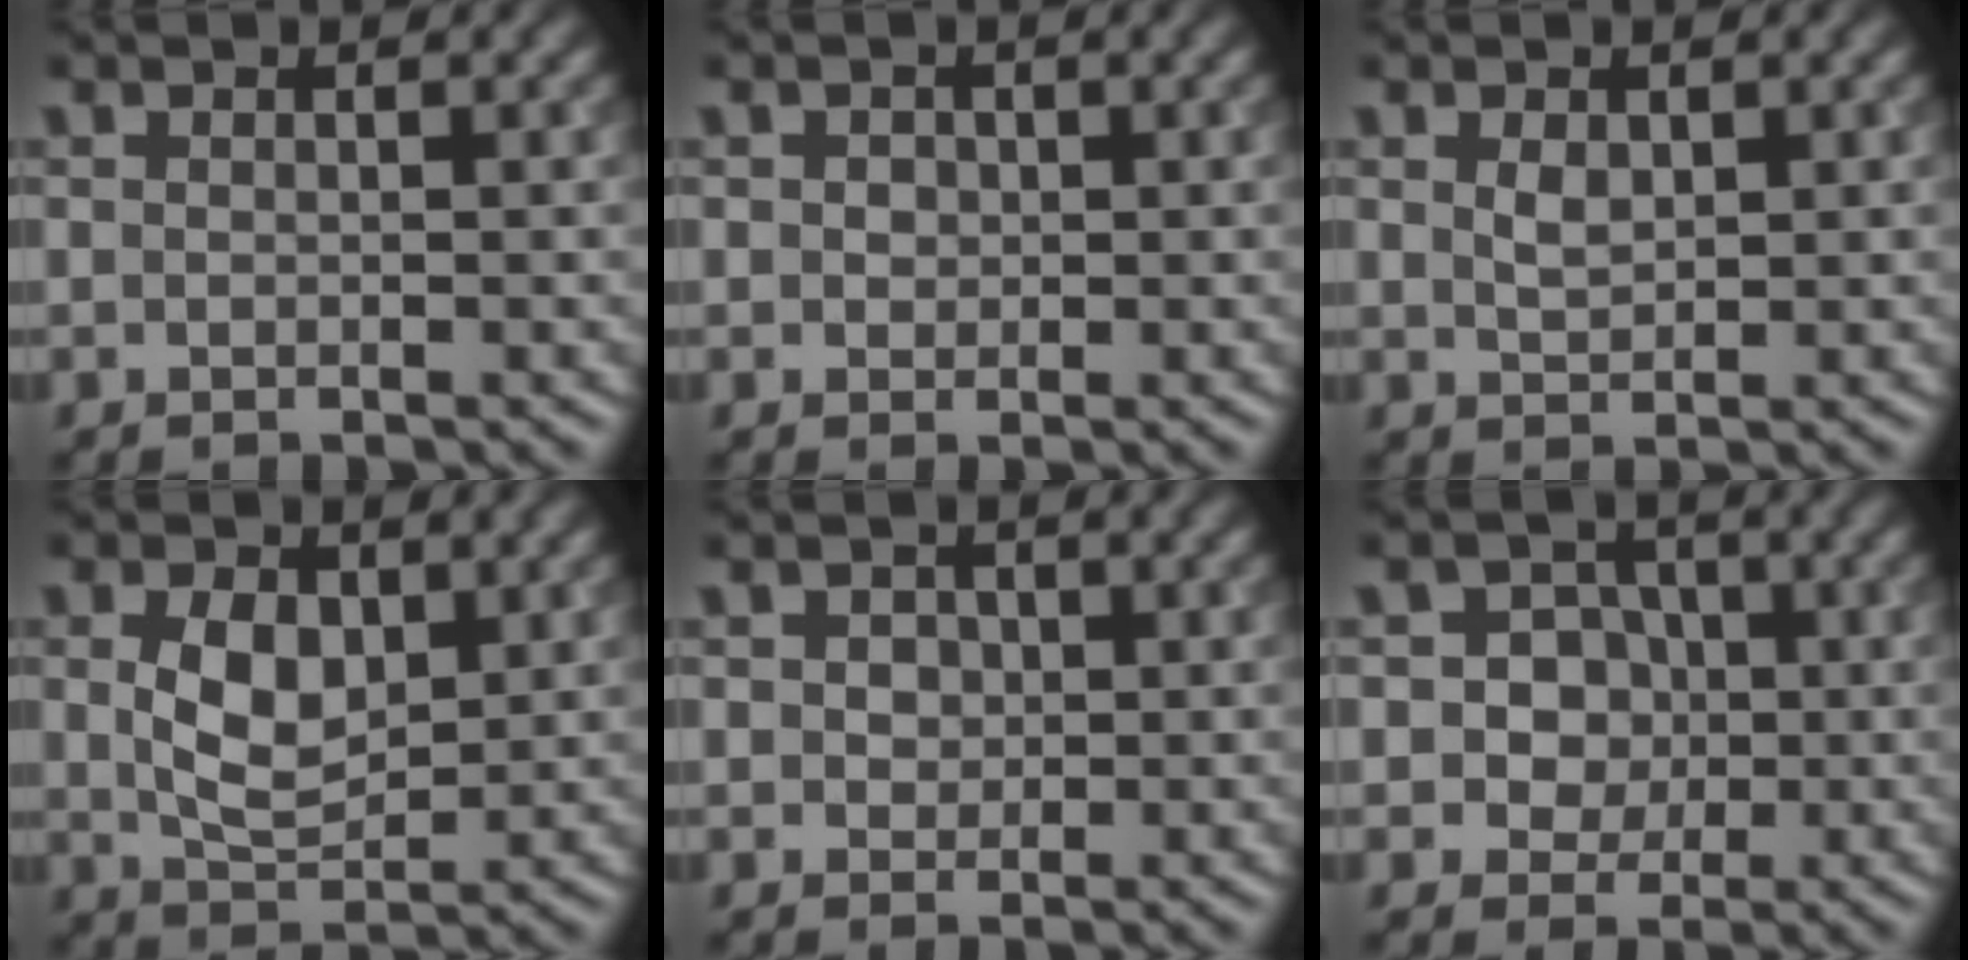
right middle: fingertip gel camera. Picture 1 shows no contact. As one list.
[{"total": 1.0, "force": [0.2, 0.9, 0.4], "torque": [-0.004, 0.000, 0.002]}, {"total": 1.3, "force": [0.6, 0.7, 0.8], "torque": [-0.020, 0.000, 0.015]}, {"total": 4.1, "force": [0.8, 2.6, 3.1], "torque": [-0.071, -0.002, 0.019]}, {"total": 1.5, "force": [0.4, 1.3, 0.7], "torque": [-0.008, 0.006, 0.001]}, {"total": 4.8, "force": [0.3, 4.3, 2.1], "torque": [-0.010, 0.017, -0.010]}]